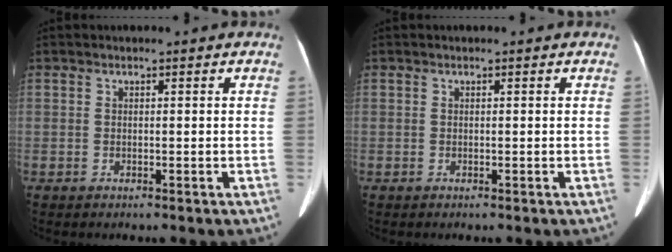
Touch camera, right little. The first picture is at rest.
{"total": 0.0}